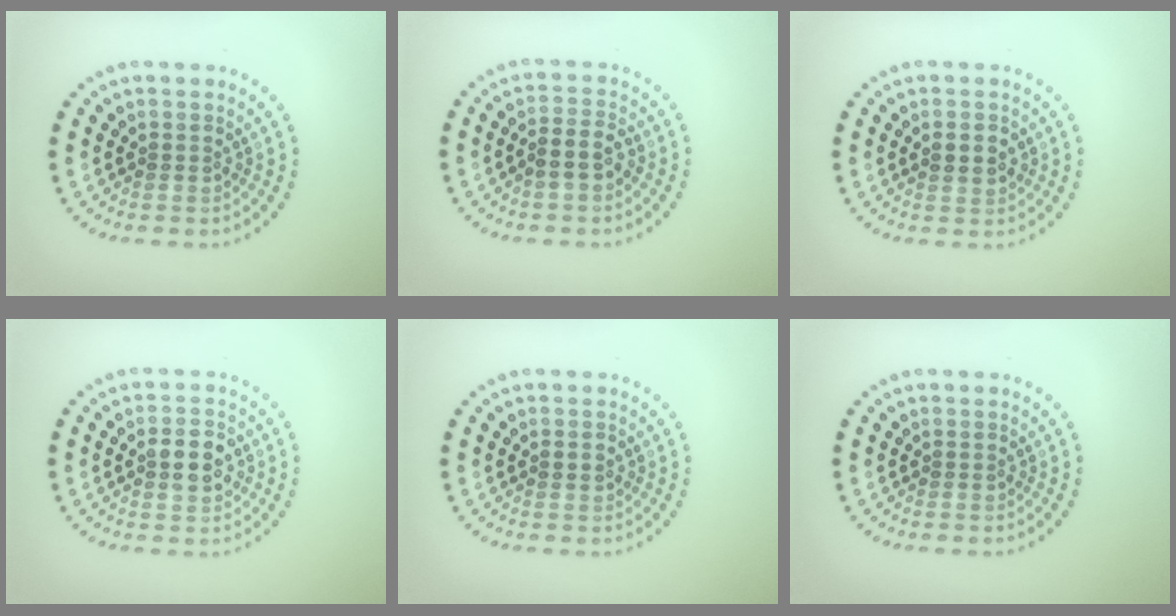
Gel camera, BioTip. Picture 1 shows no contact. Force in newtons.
{"total": 2.3, "press": 2.1, "slide": 1.0}
{"total": 1.6, "press": 1.6, "slide": 0.3}
{"total": 3.0, "press": 3.0, "slide": 0.1}
{"total": 1.1, "press": 1.1, "slide": 0.2}
{"total": 0.0}